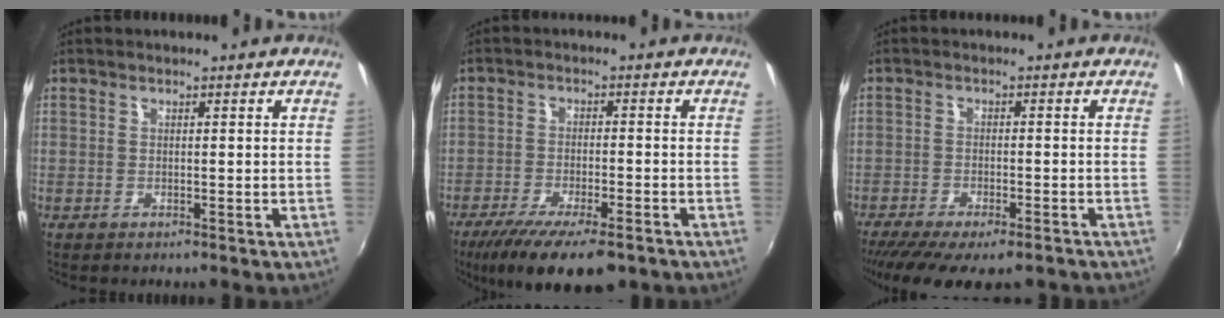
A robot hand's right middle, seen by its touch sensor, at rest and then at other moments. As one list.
[{"total": 13.5, "force": [-9.6, 4.0, 8.7], "torque": [-0.179, -0.041, -0.157]}, {"total": 13.3, "force": [-10.3, 3.8, 7.4], "torque": [-0.155, -0.049, -0.159]}]